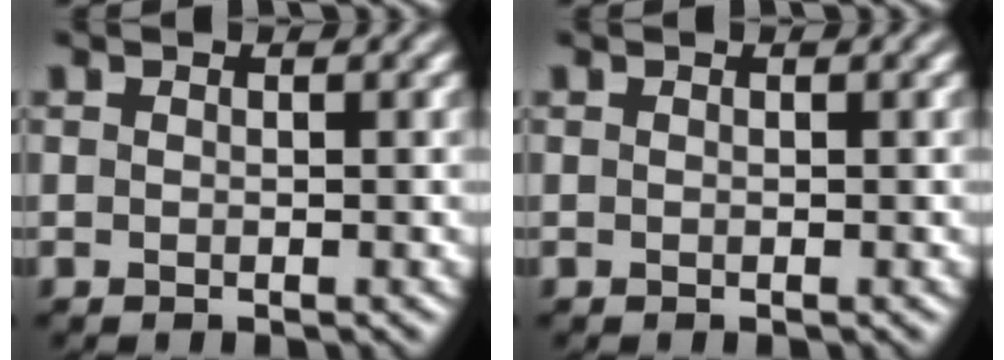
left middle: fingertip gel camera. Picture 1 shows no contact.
{"total": 0.0}